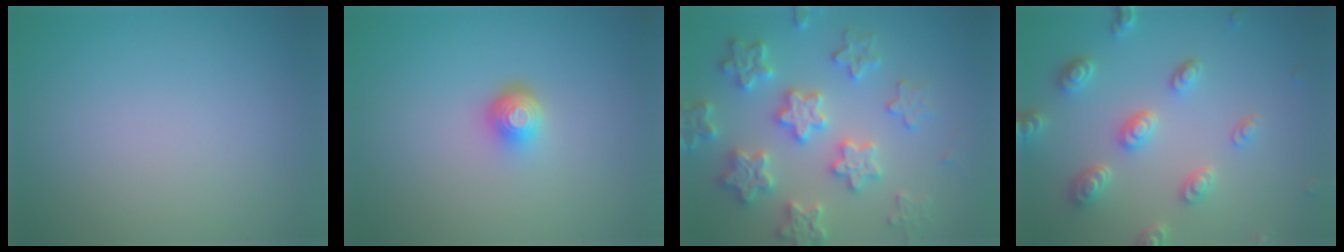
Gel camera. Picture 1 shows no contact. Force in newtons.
{"total": 2.3, "press": 1.5, "slide": 1.7}
{"total": 6.1, "press": 6.0, "slide": 1.3}
{"total": 4.6, "press": 3.8, "slide": 2.7}